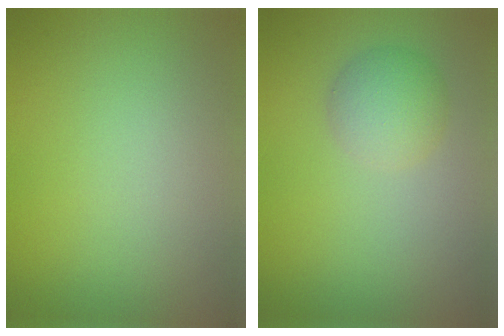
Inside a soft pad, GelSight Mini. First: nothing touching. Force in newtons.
{"total": 2.7, "press": 2.7, "slide": 0.1}